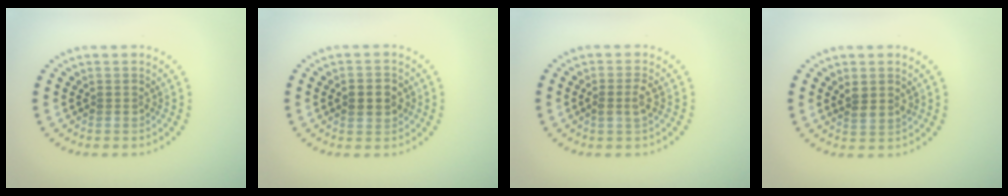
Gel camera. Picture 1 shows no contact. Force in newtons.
{"total": 2.5, "press": 2.5, "slide": 0.1}
{"total": 1.6, "press": 1.4, "slide": 0.6}
{"total": 1.3, "press": 1.1, "slide": 0.7}